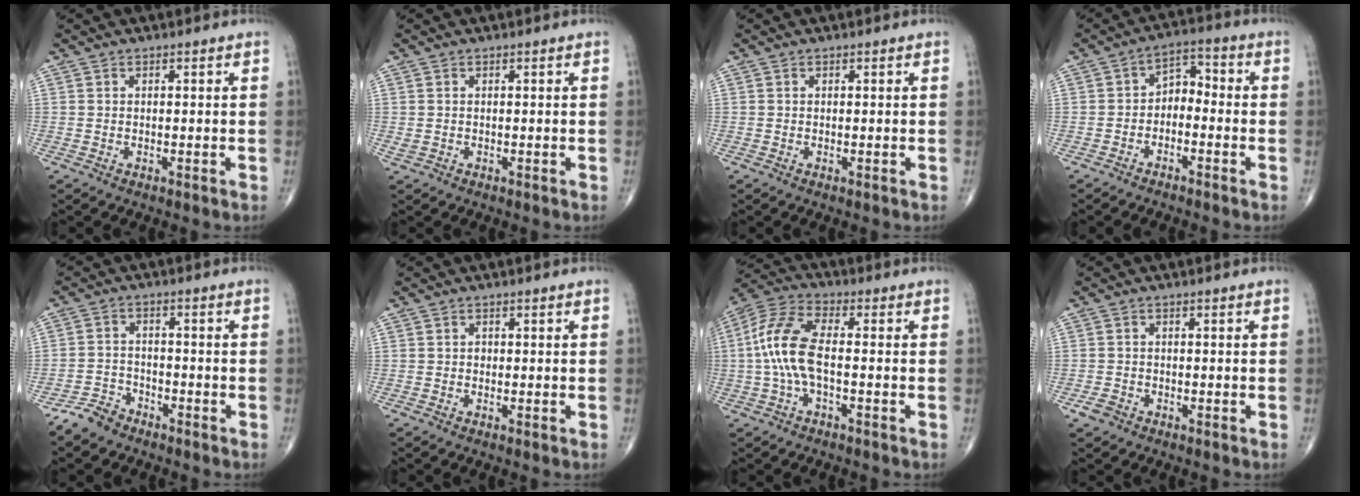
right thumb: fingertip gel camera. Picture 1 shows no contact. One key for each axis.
{"total": 0.9, "fx": 0.1, "fy": 0.7, "fz": 0.5, "tx": -0.014, "ty": 0.005, "tz": 0.008}
{"total": 0.0}
{"total": 5.2, "fx": -1.8, "fy": 3.5, "fz": 3.4, "tx": -0.036, "ty": 0.039, "tz": -0.043}
{"total": 4.4, "fx": -3.7, "fy": 2.3, "fz": 0.7, "tx": -0.006, "ty": 0.016, "tz": -0.075}
{"total": 0.6, "fx": 0.0, "fy": 0.5, "fz": 0.2, "tx": 0.000, "ty": 0.002, "tz": -0.002}
{"total": 10.8, "fx": -1.0, "fy": 4.4, "fz": 9.8, "tx": -0.227, "ty": 0.033, "tz": -0.024}
{"total": 2.0, "fx": -1.2, "fy": 1.4, "fz": 0.7, "tx": -0.012, "ty": 0.008, "tz": -0.020}